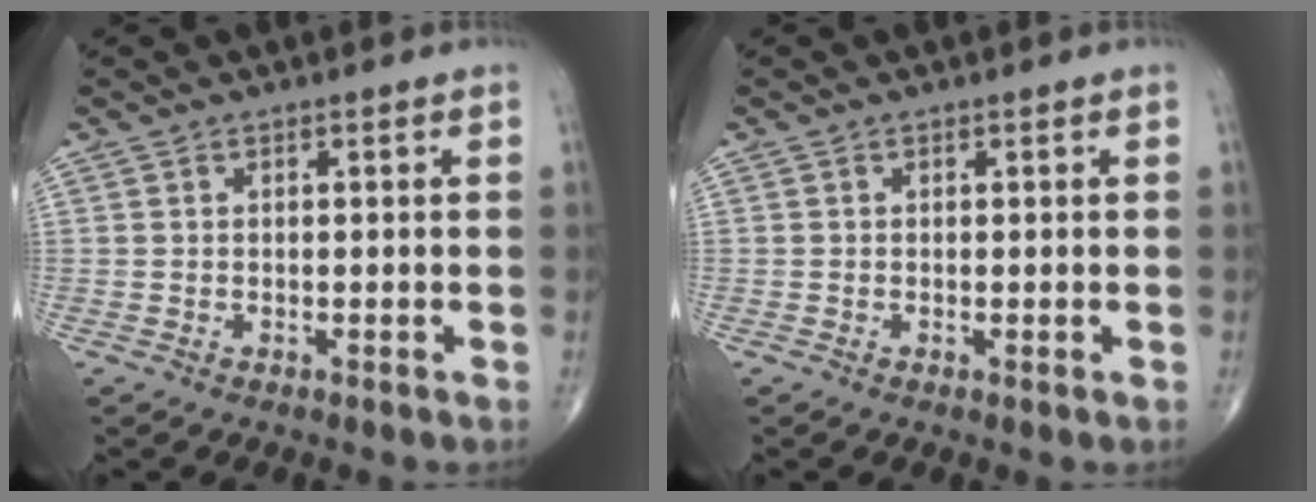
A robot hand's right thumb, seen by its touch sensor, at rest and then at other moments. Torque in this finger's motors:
{"motor_torque": [0.16, -0.18, -0.08, -0.15, -0.05]}